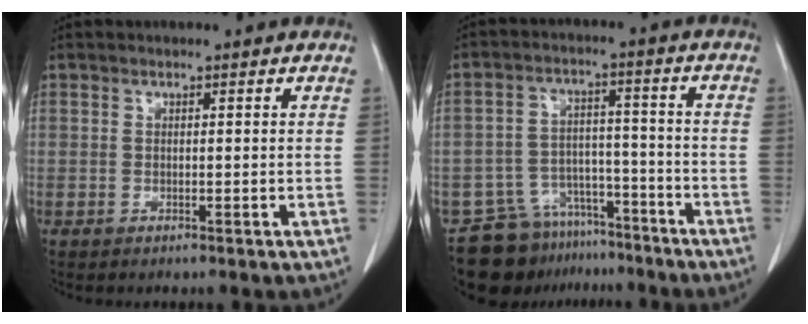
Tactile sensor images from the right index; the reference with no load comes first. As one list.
[{"total": 10.9, "force": [-8.6, 6.5, 1.9], "torque": [-0.024, 0.040, -0.134]}]